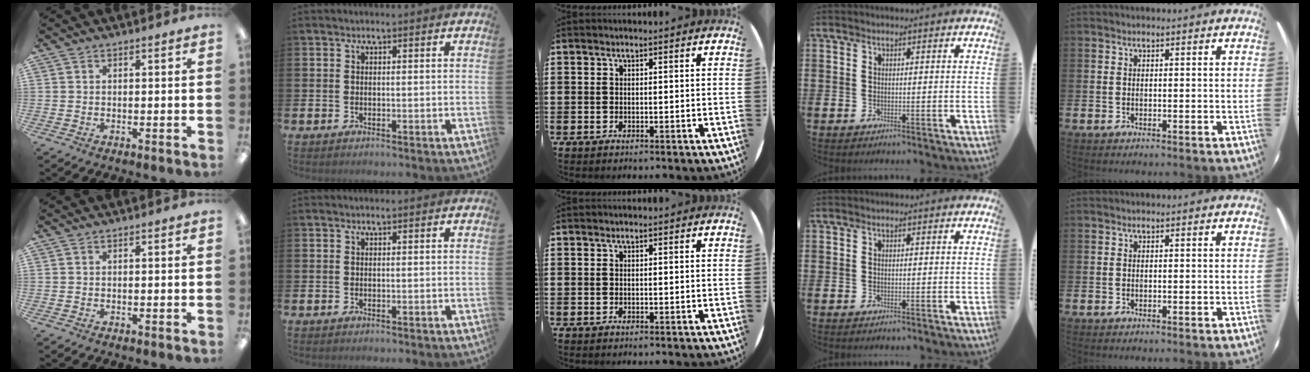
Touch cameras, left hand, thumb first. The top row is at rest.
{}